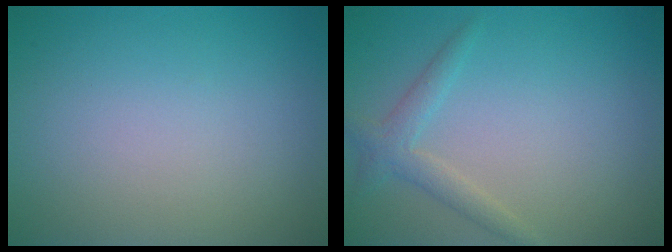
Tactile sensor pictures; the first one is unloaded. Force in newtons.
{"total": 2.0, "press": 2.0, "slide": 0.1}